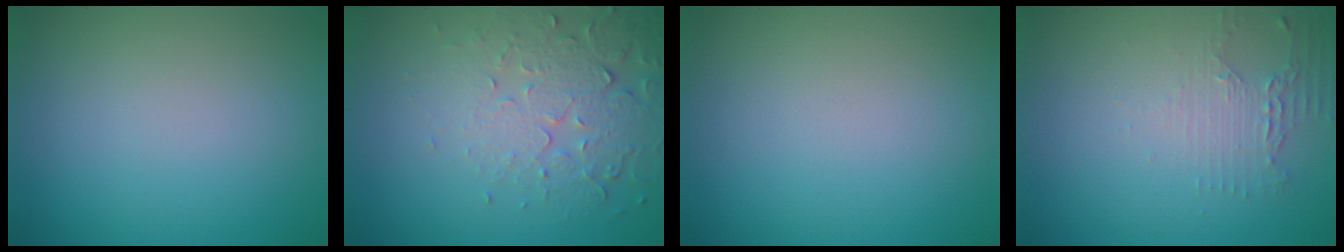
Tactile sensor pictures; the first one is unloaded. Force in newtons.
{"total": 5.2, "press": 3.8, "slide": 3.5}
{"total": 0.0}
{"total": 2.2, "press": 1.7, "slide": 1.4}